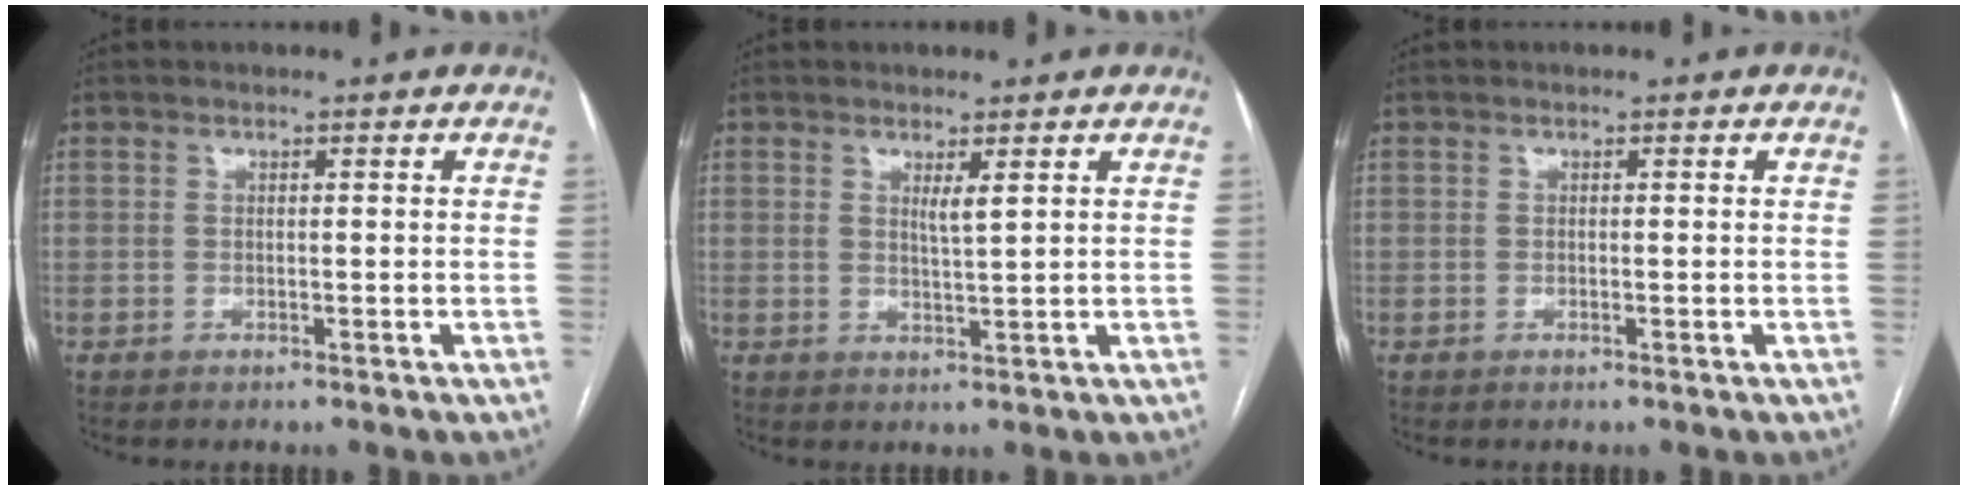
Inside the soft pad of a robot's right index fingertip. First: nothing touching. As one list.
[{"total": 1.9, "force": [0.9, 0.0, 1.6], "torque": [-0.035, -0.008, 0.018]}, {"total": 0.0}]